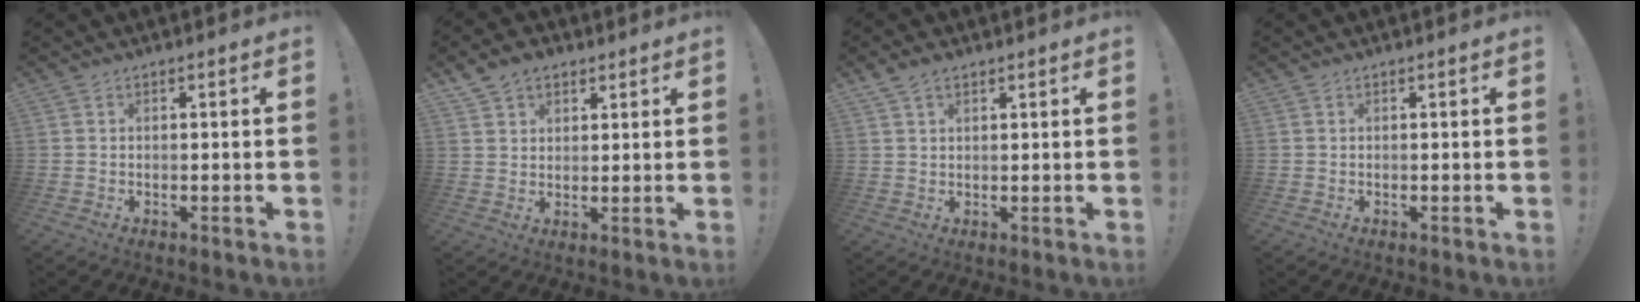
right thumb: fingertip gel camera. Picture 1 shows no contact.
{"total": 5.8, "force": [3.8, 4.0, 1.8], "torque": [-0.032, -0.010, 0.073]}
{"total": 3.4, "force": [2.4, 1.7, 1.7], "torque": [-0.035, -0.006, 0.048]}
{"total": 0.0}